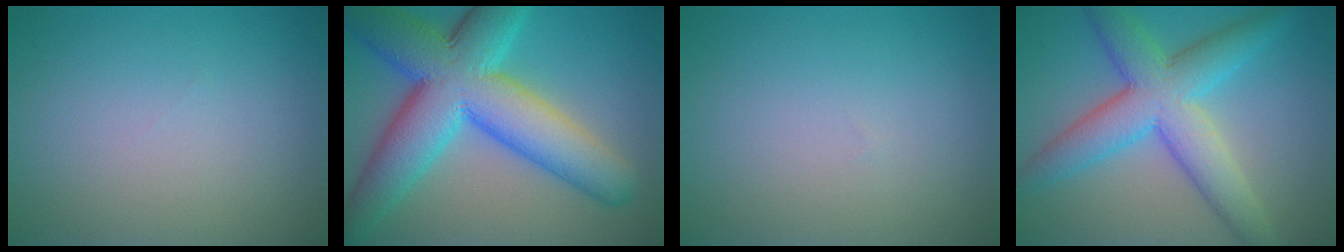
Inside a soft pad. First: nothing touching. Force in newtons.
{"total": 12.7, "press": 12.7, "slide": 0.4}
{"total": 0.0}
{"total": 7.8, "press": 7.8, "slide": 0.1}